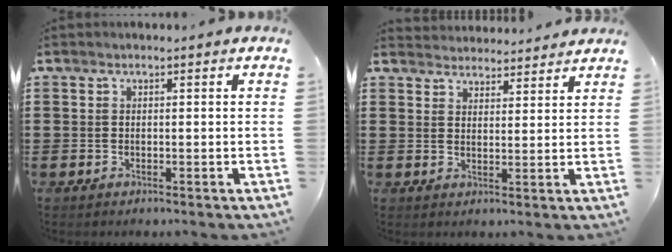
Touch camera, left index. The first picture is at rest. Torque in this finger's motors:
{"motor_torque": [-0.54, -0.74, -0.18, -0.02]}